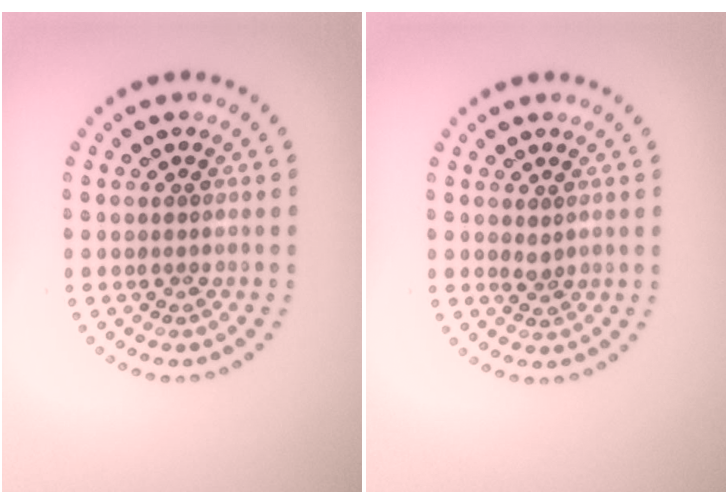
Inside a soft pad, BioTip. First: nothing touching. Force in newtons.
{"total": 0.9, "press": 0.6, "slide": 0.6}